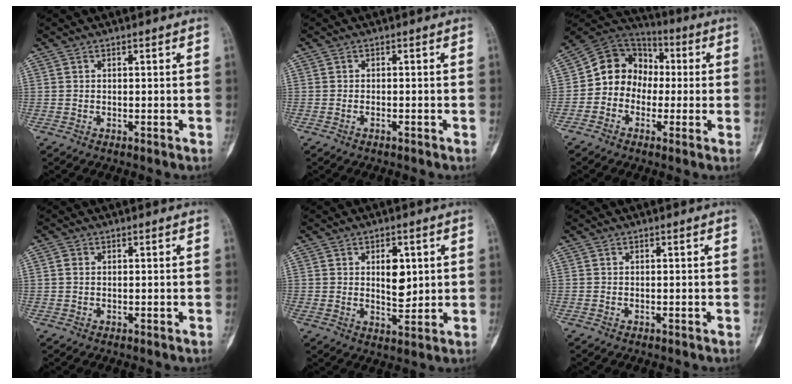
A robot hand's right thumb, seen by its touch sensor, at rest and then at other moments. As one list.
[{"total": 0.6, "force": [-0.4, 0.2, 0.4], "torque": [-0.011, 0.005, -0.007]}, {"total": 11.9, "force": [-0.5, 10.2, 6.1], "torque": [-0.060, 0.037, -0.025]}, {"total": 1.1, "force": [0.2, 0.9, 0.6], "torque": [-0.010, 0.002, 0.003]}, {"total": 6.4, "force": [1.6, 3.5, 5.1], "torque": [-0.057, -0.012, 0.029]}, {"total": 0.0}]